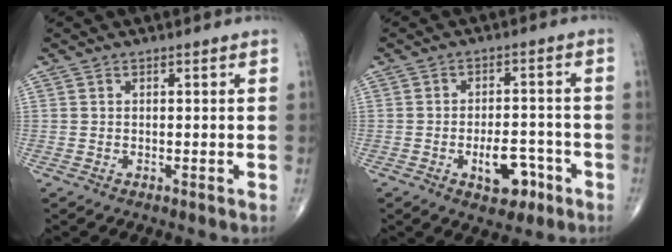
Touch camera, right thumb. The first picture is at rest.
{"total": 7.3, "force": [-3.3, 3.9, 5.2], "torque": [-0.056, 0.024, -0.043]}